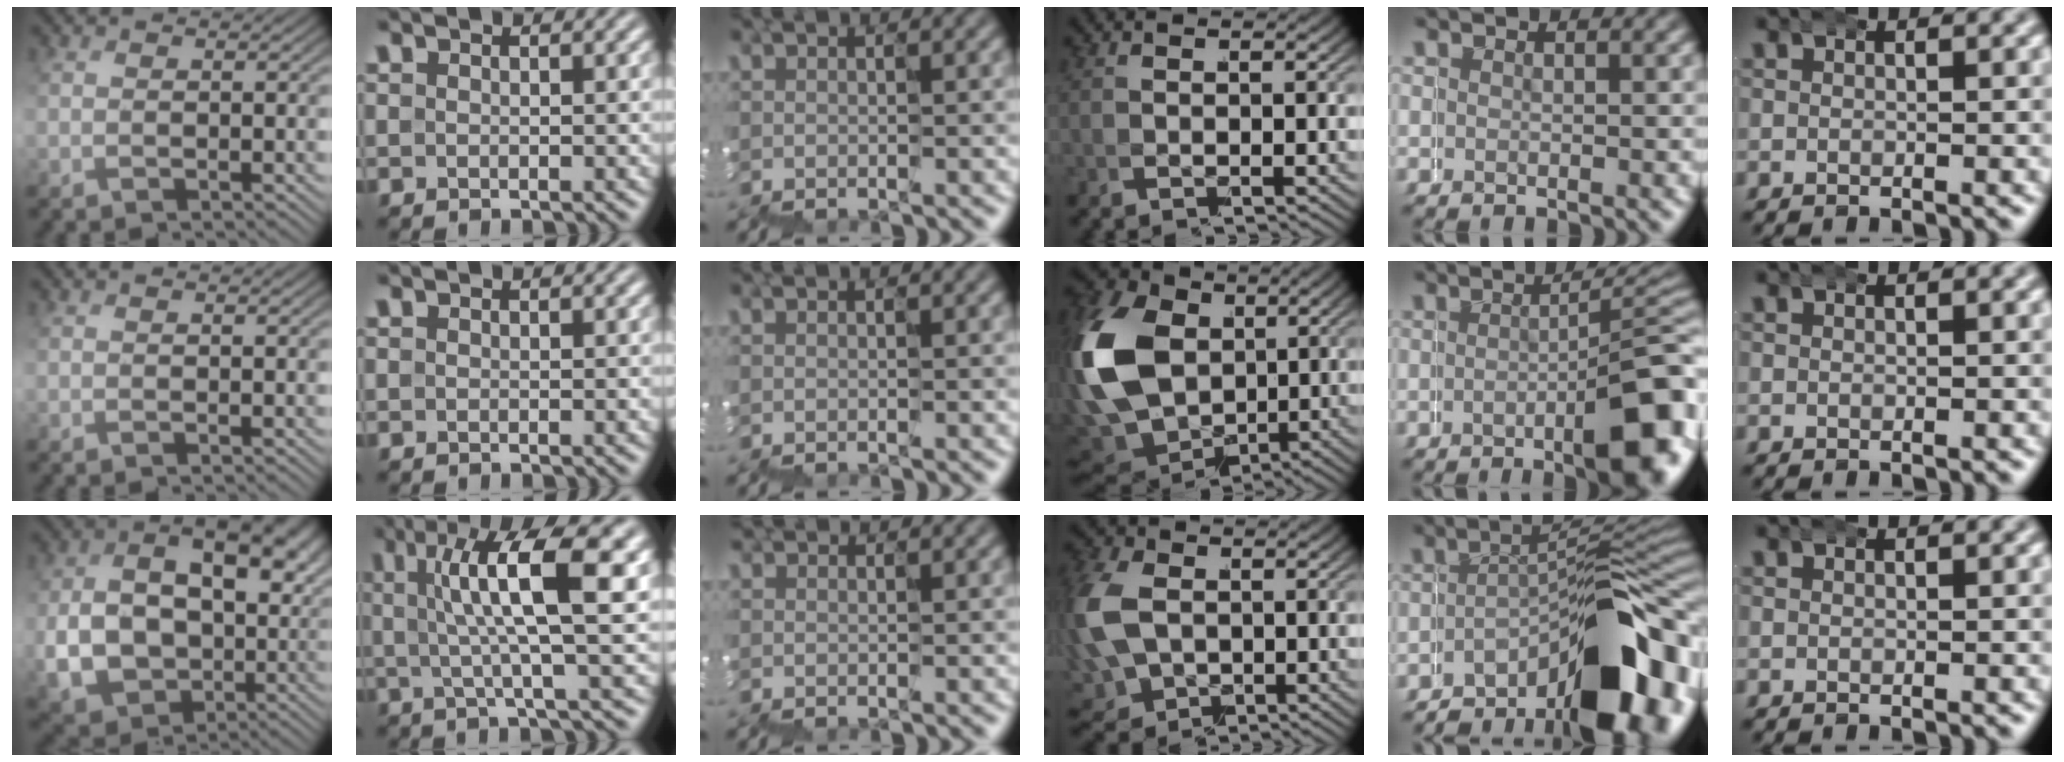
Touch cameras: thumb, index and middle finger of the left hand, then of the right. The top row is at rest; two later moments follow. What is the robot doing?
{"motion": "wrap", "object": "belt"}